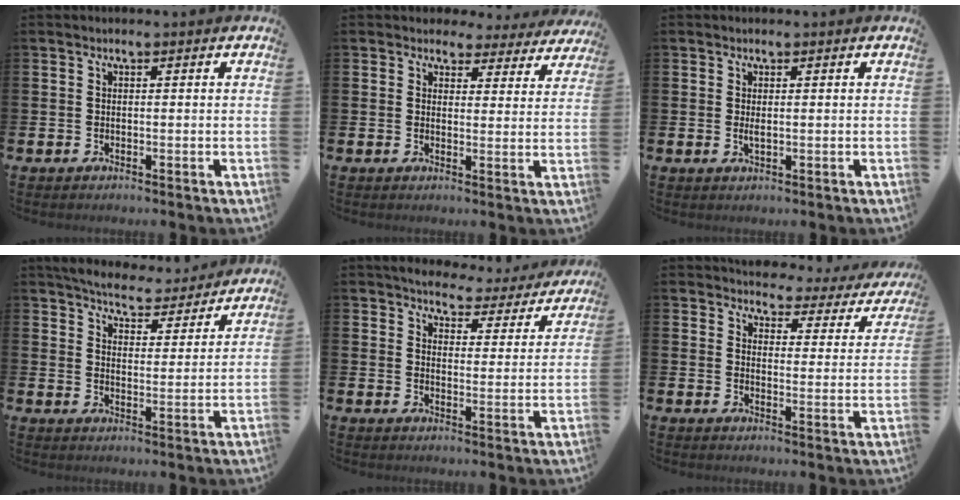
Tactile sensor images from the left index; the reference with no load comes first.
{"total": 3.4, "force": [2.9, 1.7, 0.2], "torque": [-0.004, -0.020, 0.046]}
{"total": 1.0, "force": [0.3, 0.3, 0.9], "torque": [-0.016, 0.002, 0.004]}
{"total": 5.8, "force": [5.7, 0.9, 0.9], "torque": [-0.033, -0.041, 0.098]}
{"total": 5.3, "force": [5.1, 1.3, 0.6], "torque": [-0.022, -0.041, 0.084]}
{"total": 3.2, "force": [2.9, 1.2, 0.3], "torque": [-0.011, -0.035, 0.039]}